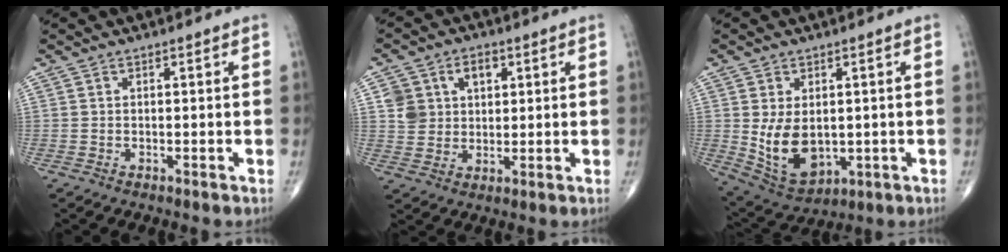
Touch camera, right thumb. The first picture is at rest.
{"total": 8.0, "force": [2.8, 6.5, 3.8], "torque": [-0.033, -0.006, 0.052]}
{"total": 10.5, "force": [-0.2, 6.8, 7.9], "torque": [-0.123, -0.012, 0.020]}